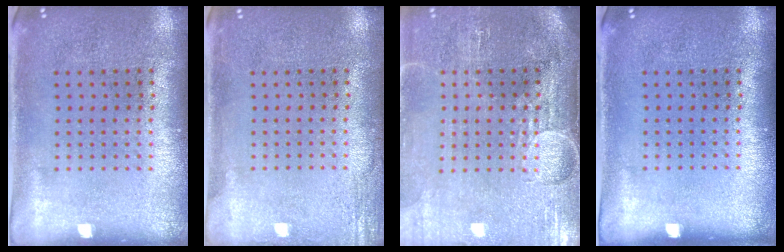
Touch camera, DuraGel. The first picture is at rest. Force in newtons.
{"total": 1.9, "press": 1.9, "slide": 0.2}
{"total": 4.3, "press": 3.7, "slide": 2.1}
{"total": 0.0}